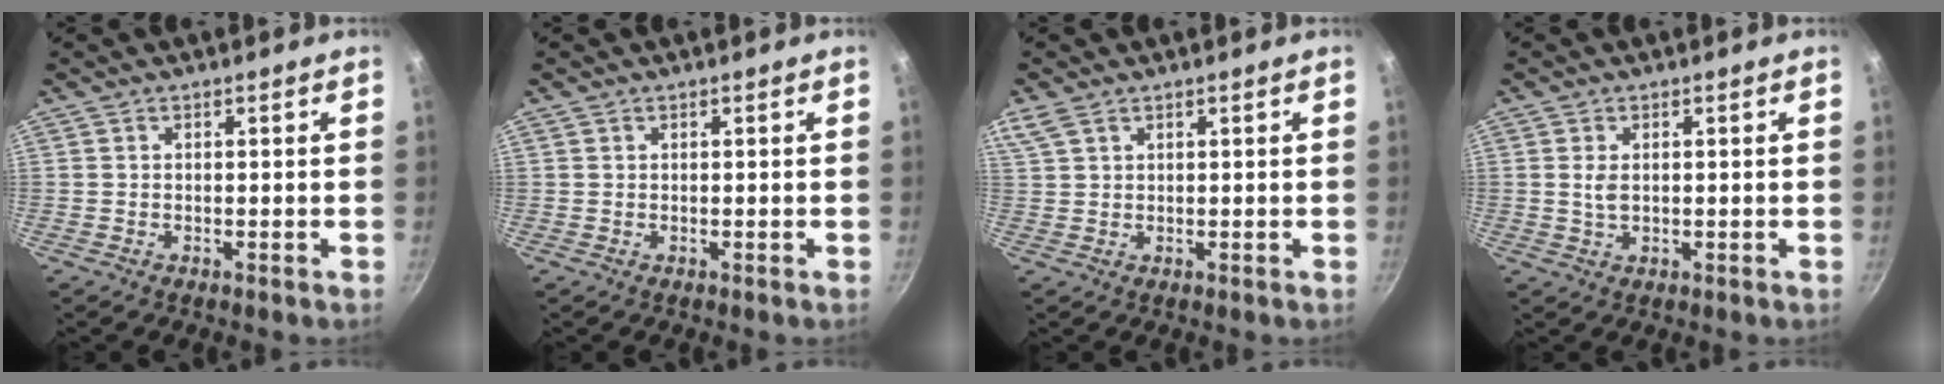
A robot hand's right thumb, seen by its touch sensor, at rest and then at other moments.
{"total": 0.0}
{"total": 3.3, "force": [2.2, 1.5, 1.9], "torque": [-0.044, 0.003, 0.049]}
{"total": 2.5, "force": [0.4, 1.5, 1.9], "torque": [-0.034, -0.003, 0.009]}